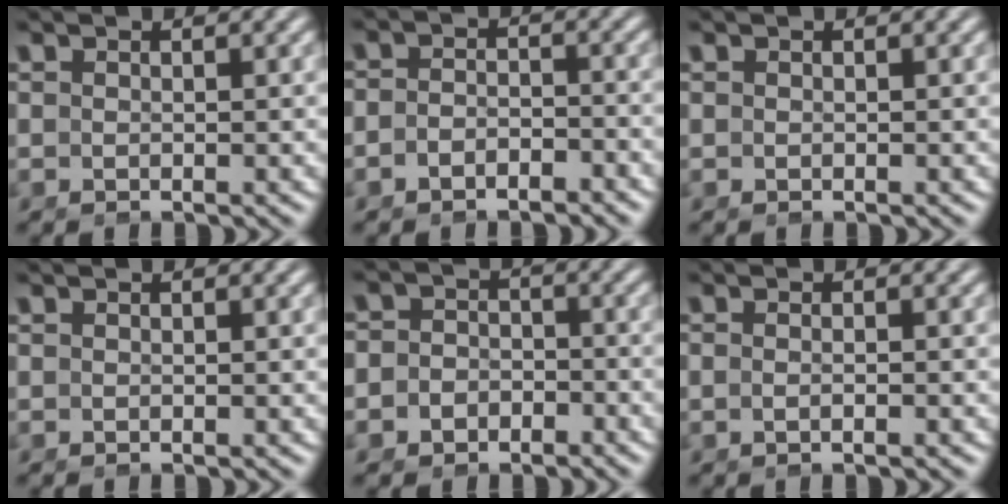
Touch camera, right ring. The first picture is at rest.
{"total": 2.6, "force": [-2.3, 1.1, 0.5], "torque": [-0.011, -0.009, -0.040]}
{"total": 0.0}
{"total": 0.0}
{"total": 4.9, "force": [-2.5, 4.2, 0.6], "torque": [-0.026, -0.019, -0.045]}
{"total": 1.2, "force": [-0.6, 0.1, 1.1], "torque": [-0.024, -0.001, -0.011]}